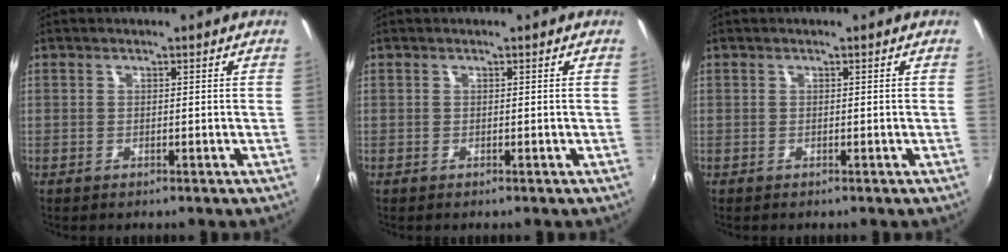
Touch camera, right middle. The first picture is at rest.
{"total": 0.0}
{"total": 0.0}